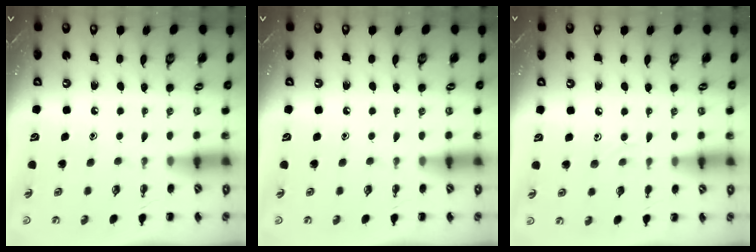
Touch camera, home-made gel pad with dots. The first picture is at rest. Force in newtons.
{"total": 0.0}
{"total": 4.7, "press": 4.4, "slide": 1.5}